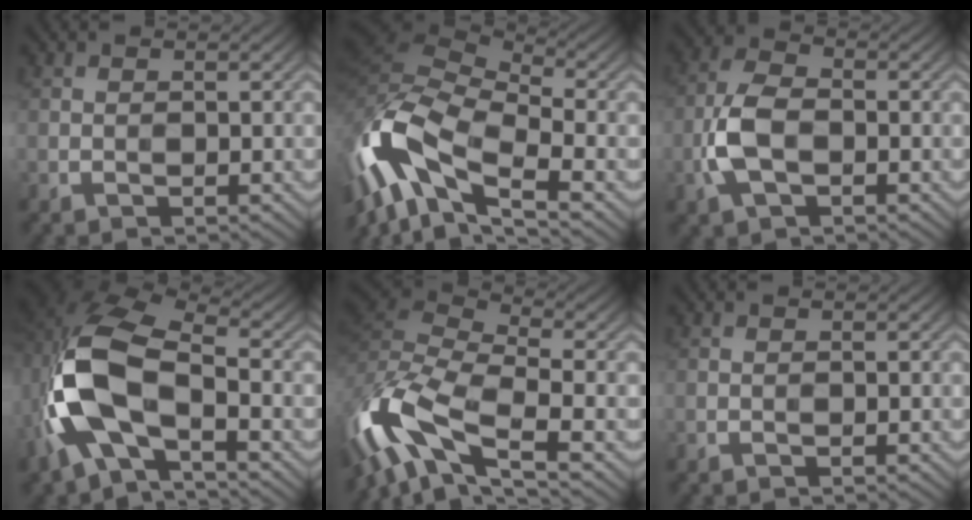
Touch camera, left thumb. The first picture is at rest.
{"total": 15.4, "force": [-5.6, 7.0, 12.5], "torque": [-0.298, 0.000, -0.117]}
{"total": 6.6, "force": [-1.8, 3.7, 5.1], "torque": [-0.122, 0.005, -0.043]}
{"total": 14.2, "force": [-4.2, 7.5, 11.3], "torque": [-0.273, -0.013, -0.089]}
{"total": 14.6, "force": [-7.0, 5.8, 11.5], "torque": [-0.279, -0.011, -0.139]}
{"total": 0.0}